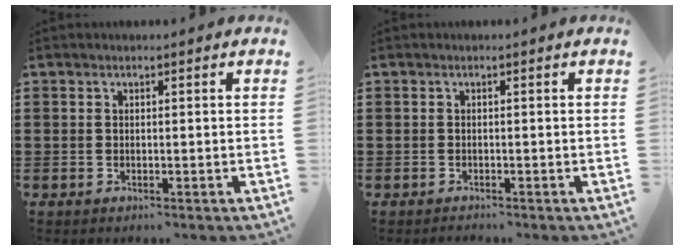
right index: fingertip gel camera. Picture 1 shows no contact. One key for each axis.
{"total": 0.6, "fx": -0.6, "fy": 0.2, "fz": -0.1, "tx": 0.001, "ty": 0.002, "tz": -0.014}